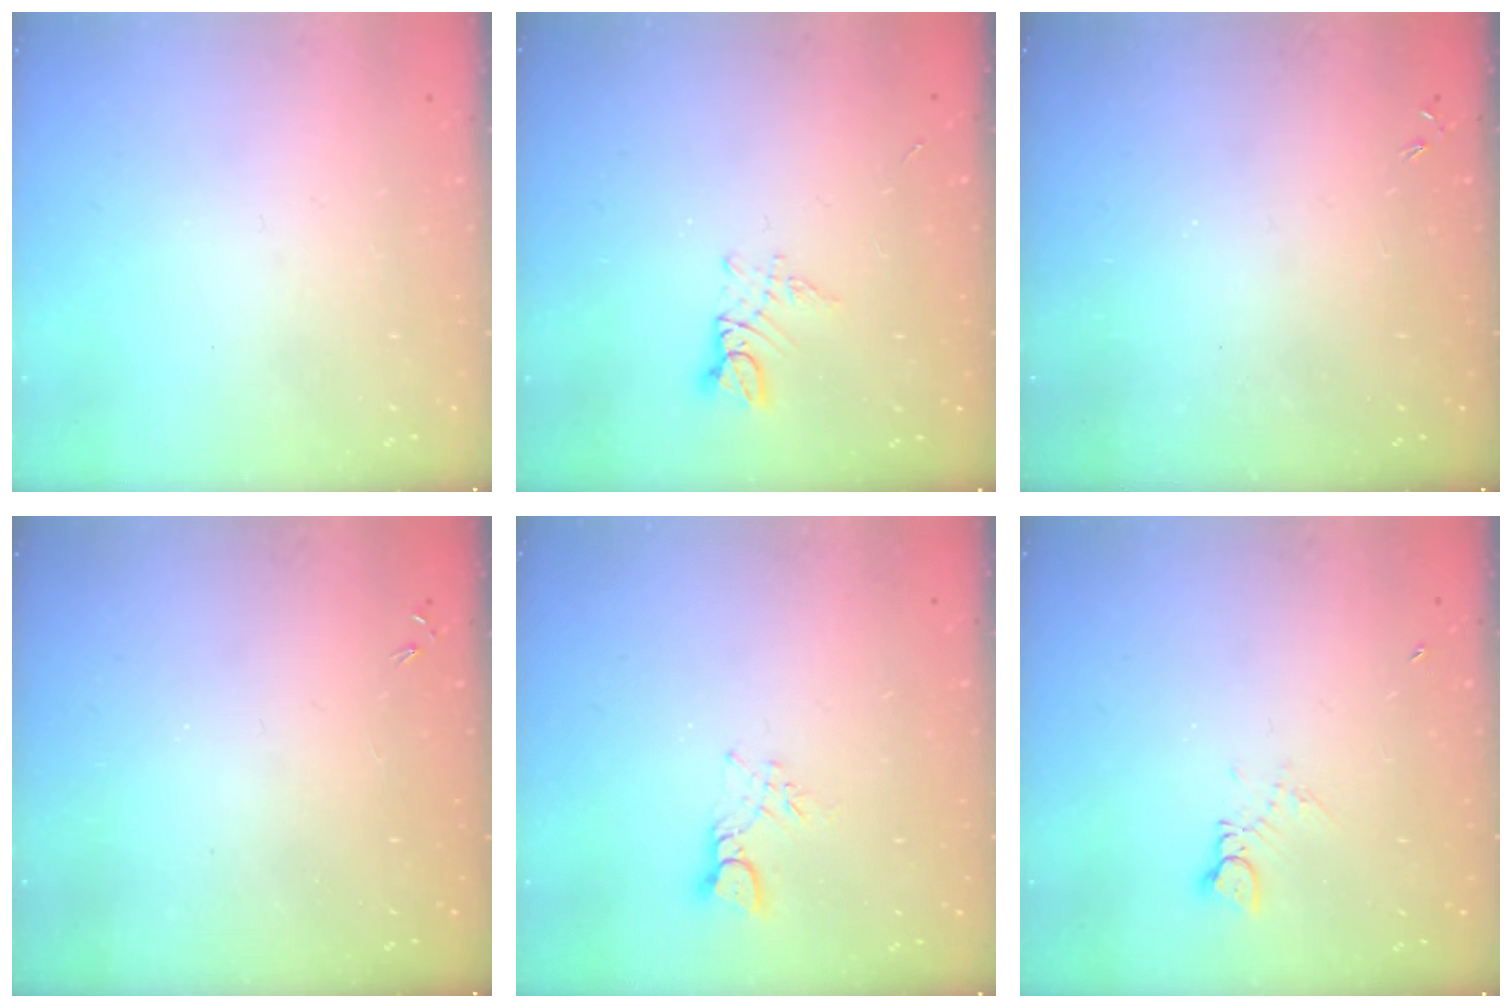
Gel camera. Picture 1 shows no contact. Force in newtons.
{"total": 2.7, "press": 2.7, "slide": 0.3}
{"total": 0.0}
{"total": 0.0}
{"total": 3.4, "press": 3.4, "slide": 0.2}
{"total": 3.0, "press": 2.9, "slide": 0.4}